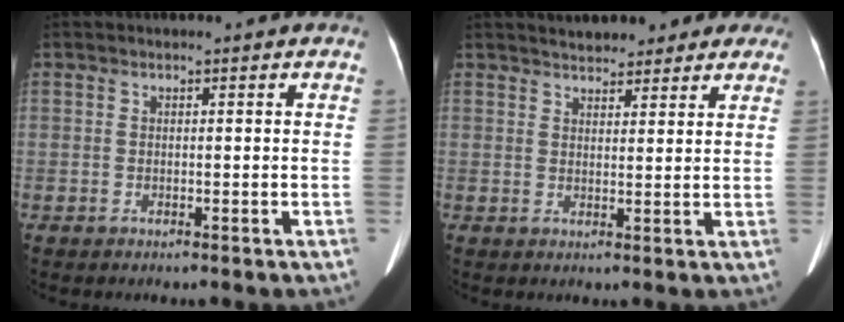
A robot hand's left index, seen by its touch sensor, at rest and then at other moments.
{"total": 8.8, "force": [7.5, 3.3, 3.4], "torque": [-0.026, 0.020, 0.091]}